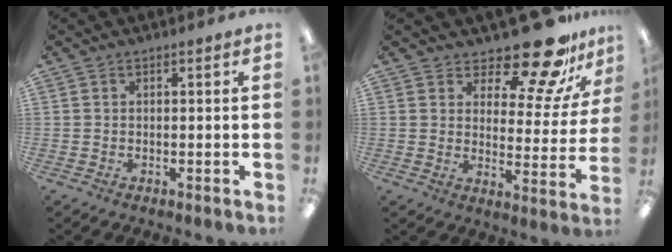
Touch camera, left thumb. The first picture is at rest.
{"total": 16.3, "force": [13.5, 5.3, 7.5], "torque": [-0.120, -0.102, 0.230]}